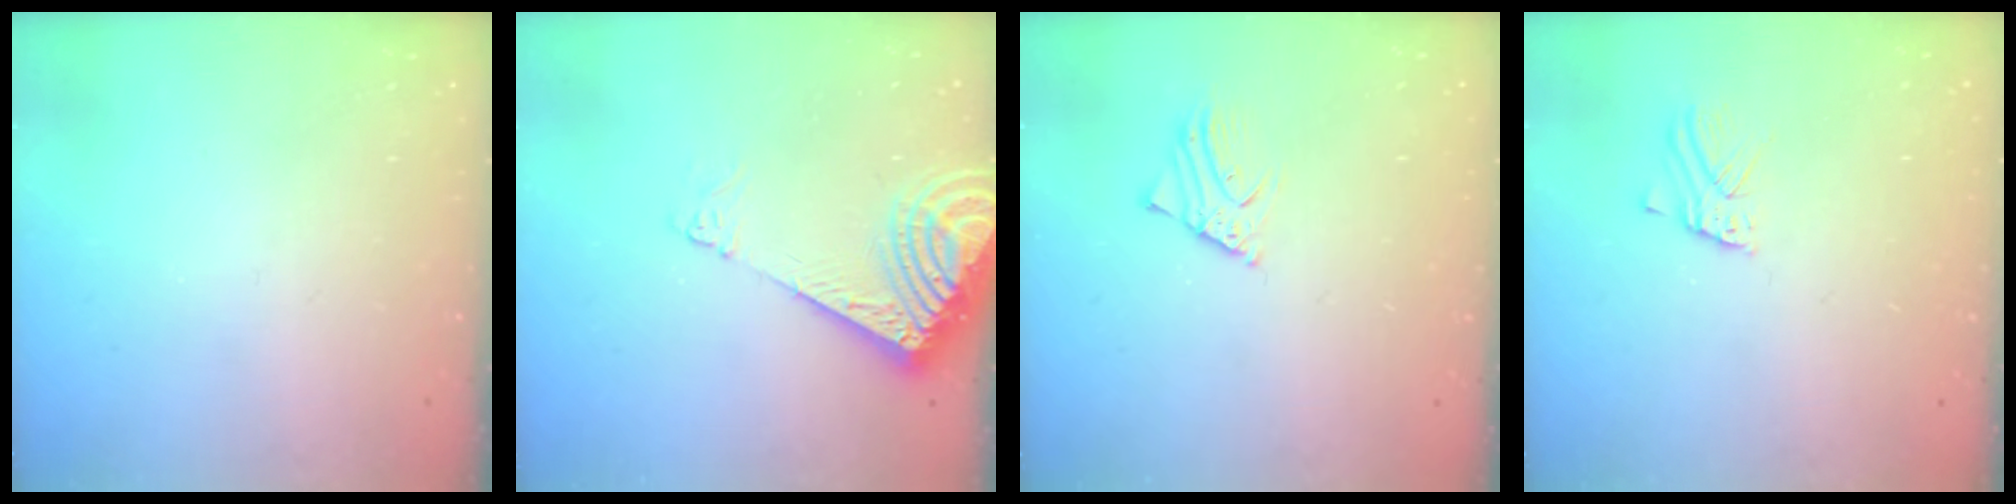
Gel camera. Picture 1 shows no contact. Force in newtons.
{"total": 10.1, "press": 9.9, "slide": 1.6}
{"total": 3.0, "press": 3.0, "slide": 0.3}
{"total": 2.4, "press": 2.4, "slide": 0.2}